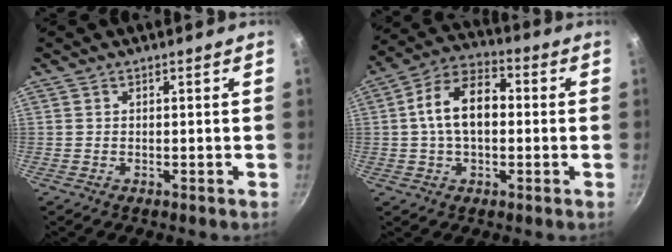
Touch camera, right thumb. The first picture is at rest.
{"total": 12.2, "force": [0.5, 7.6, 9.5], "torque": [-0.144, 0.034, -0.006]}